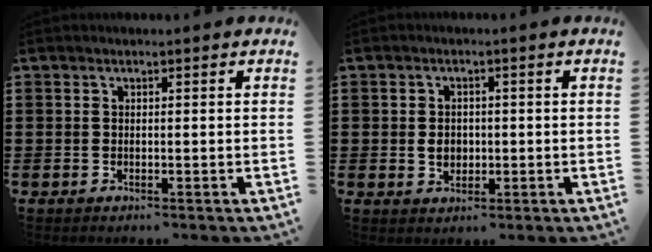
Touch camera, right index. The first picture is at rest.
{"total": 2.6, "force": [-0.2, 1.9, 1.8], "torque": [-0.031, 0.000, -0.006]}